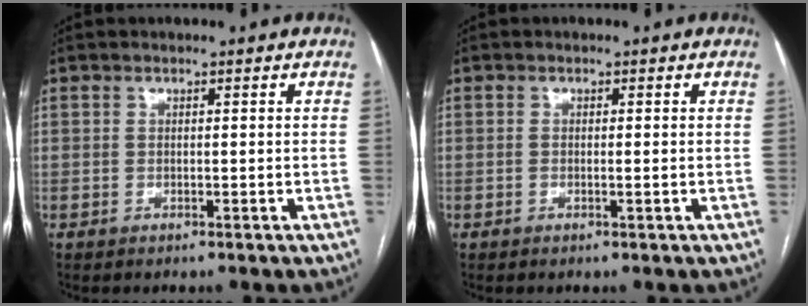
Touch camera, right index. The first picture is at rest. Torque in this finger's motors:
{"motor_torque": [-0.21, 0.32, -0.04, -0.01]}